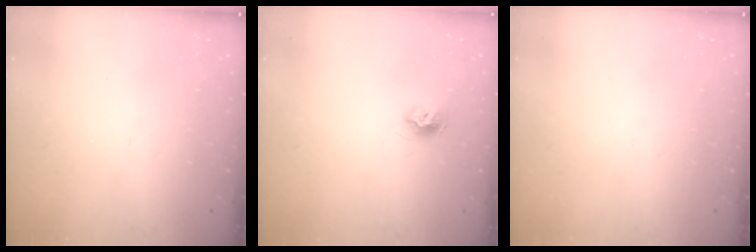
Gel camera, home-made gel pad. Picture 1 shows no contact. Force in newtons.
{"total": 8.2, "press": 8.1, "slide": 0.5}
{"total": 0.0}